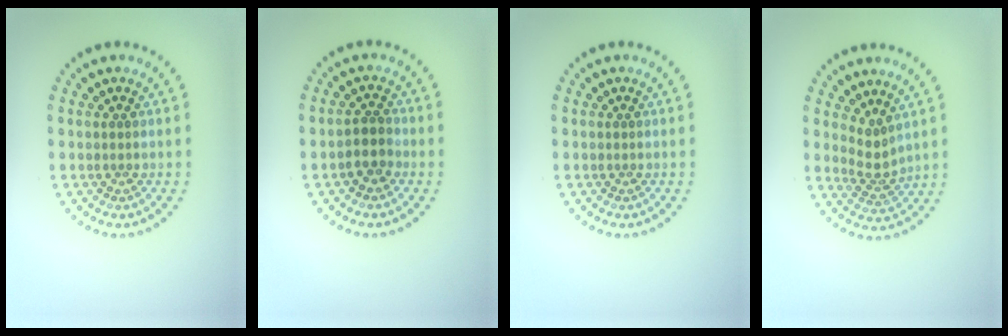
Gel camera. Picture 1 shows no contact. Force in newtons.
{"total": 2.1, "press": 1.9, "slide": 1.0}
{"total": 0.0}
{"total": 2.3, "press": 1.5, "slide": 1.7}